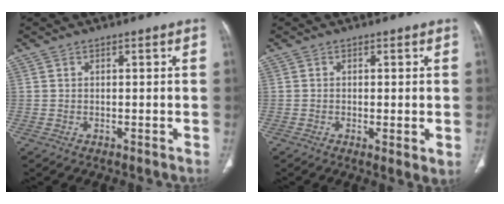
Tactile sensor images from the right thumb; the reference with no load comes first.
{"total": 3.3, "force": [-0.4, 0.8, 3.1], "torque": [-0.057, -0.013, -0.009]}